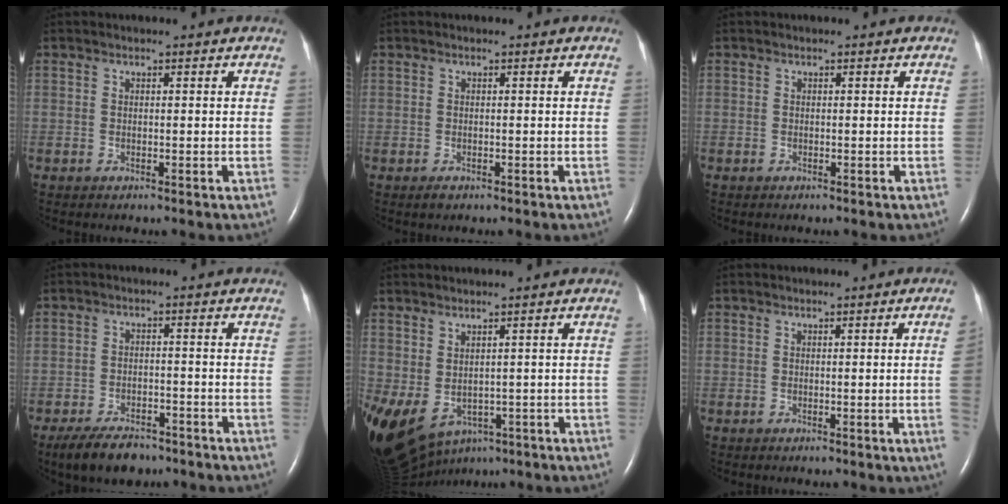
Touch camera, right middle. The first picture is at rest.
{"total": 0.8, "force": [-0.5, 0.4, 0.4], "torque": [-0.010, -0.001, -0.006]}
{"total": 0.0}
{"total": 6.7, "force": [-5.3, 2.7, 3.2], "torque": [-0.059, -0.005, -0.088]}
{"total": 15.4, "force": [-7.8, 9.7, 9.1], "torque": [-0.228, -0.035, -0.099]}
{"total": 2.5, "force": [-0.2, -1.2, 2.2], "torque": [-0.024, -0.003, 0.000]}